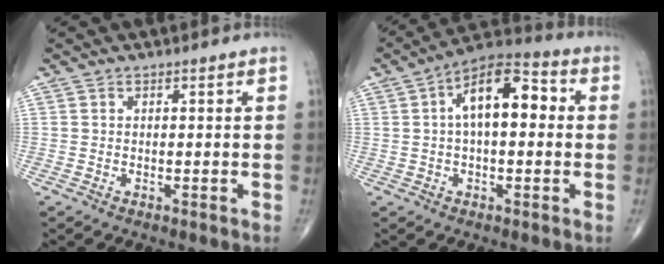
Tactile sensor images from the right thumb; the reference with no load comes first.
{"total": 12.8, "force": [2.0, 6.2, 11.0], "torque": [-0.169, 0.035, 0.020]}